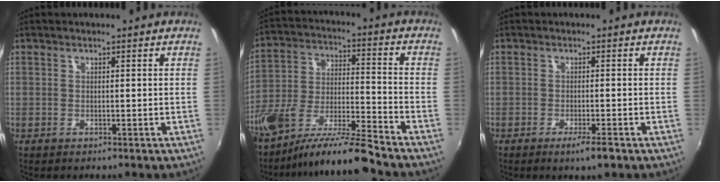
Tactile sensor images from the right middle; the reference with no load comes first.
{"total": 12.8, "force": [-10.6, 0.1, 7.1], "torque": [-0.142, -0.010, -0.196]}
{"total": 3.0, "force": [-1.9, 0.0, 2.3], "torque": [-0.045, -0.007, -0.033]}